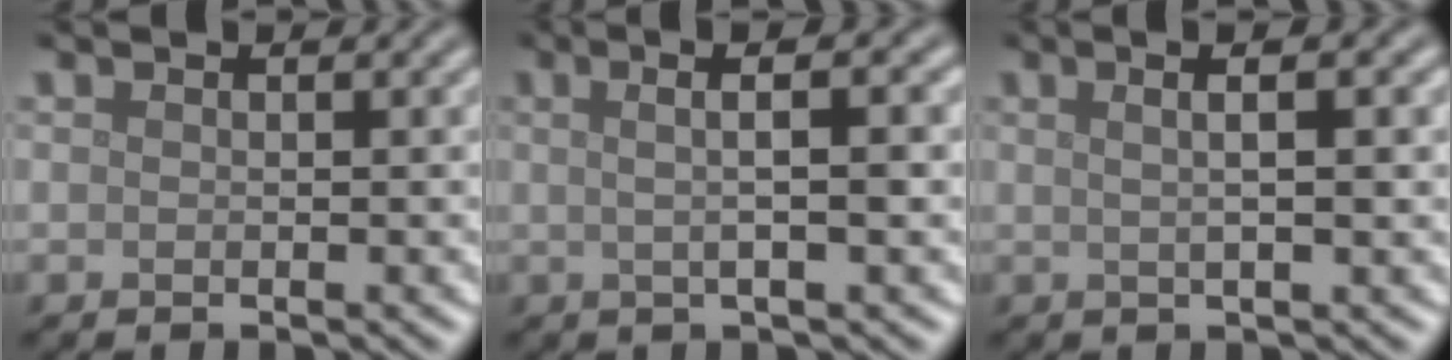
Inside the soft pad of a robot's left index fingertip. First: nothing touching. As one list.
[{"total": 4.9, "force": [1.0, 1.5, 4.6], "torque": [-0.058, 0.012, -0.003]}, {"total": 4.3, "force": [1.4, 1.5, 3.7], "torque": [-0.036, 0.014, -0.002]}]